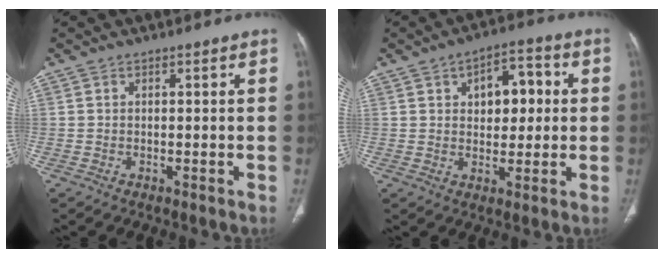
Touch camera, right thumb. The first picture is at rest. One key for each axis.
{"total": 9.4, "fx": 2.1, "fy": 5.7, "fz": 7.2, "tx": -0.065, "ty": 0.010, "tz": 0.029}